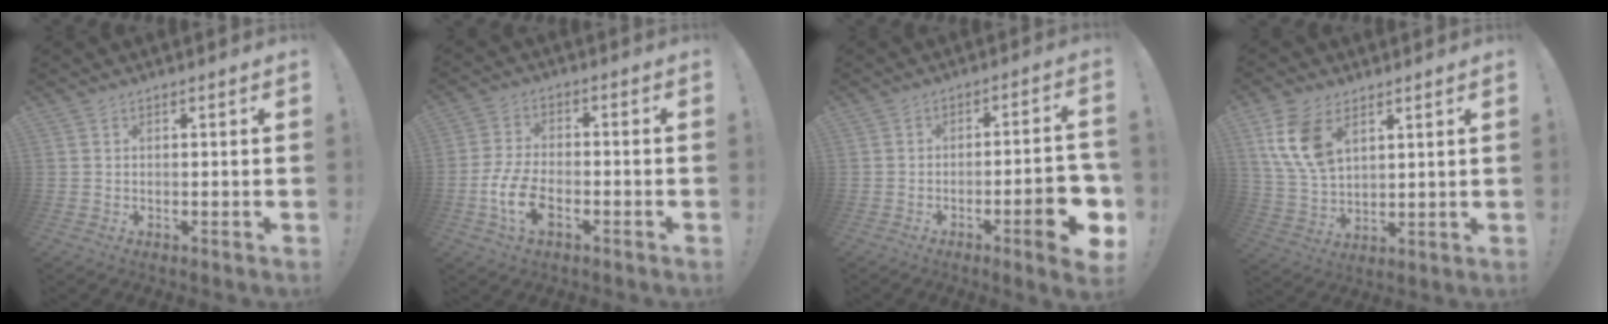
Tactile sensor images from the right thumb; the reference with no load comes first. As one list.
[{"total": 10.3, "force": [-4.3, 5.5, 7.6], "torque": [-0.164, 0.009, -0.073]}, {"total": 11.6, "force": [-4.3, 2.4, 10.5], "torque": [-0.136, 0.011, -0.061]}, {"total": 12.4, "force": [6.1, 7.5, 7.7], "torque": [-0.163, -0.018, 0.116]}]